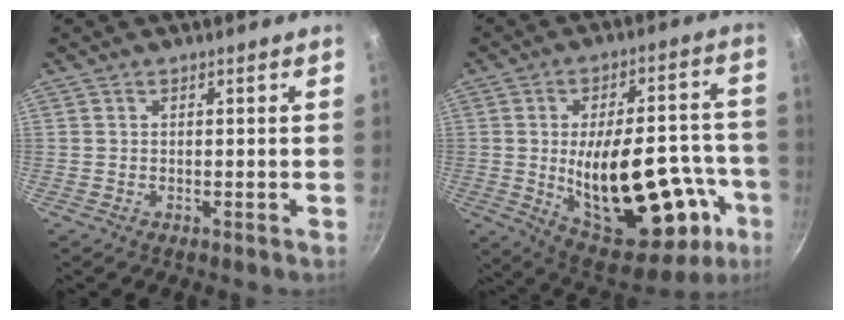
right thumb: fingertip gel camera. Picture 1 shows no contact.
{"total": 26.7, "force": [-6.9, 13.0, 22.3], "torque": [-0.282, 0.026, -0.074]}